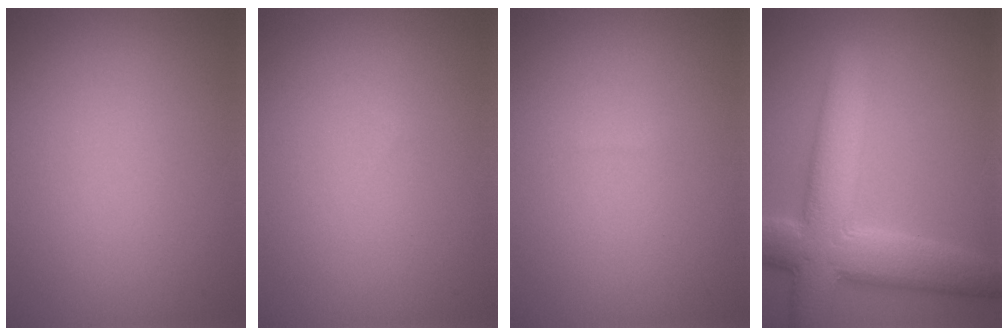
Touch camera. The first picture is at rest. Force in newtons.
{"total": 0.0}
{"total": 0.0}
{"total": 9.1, "press": 9.1, "slide": 0.8}